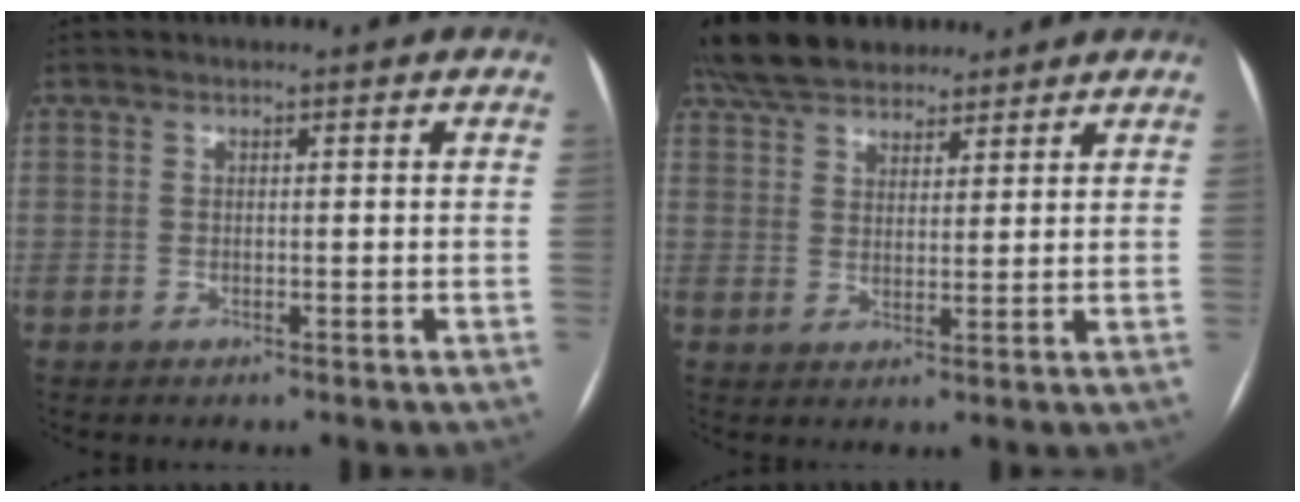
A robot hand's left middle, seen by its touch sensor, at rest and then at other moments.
{"total": 13.9, "force": [11.6, 5.6, 5.2], "torque": [-0.100, 0.044, 0.193]}